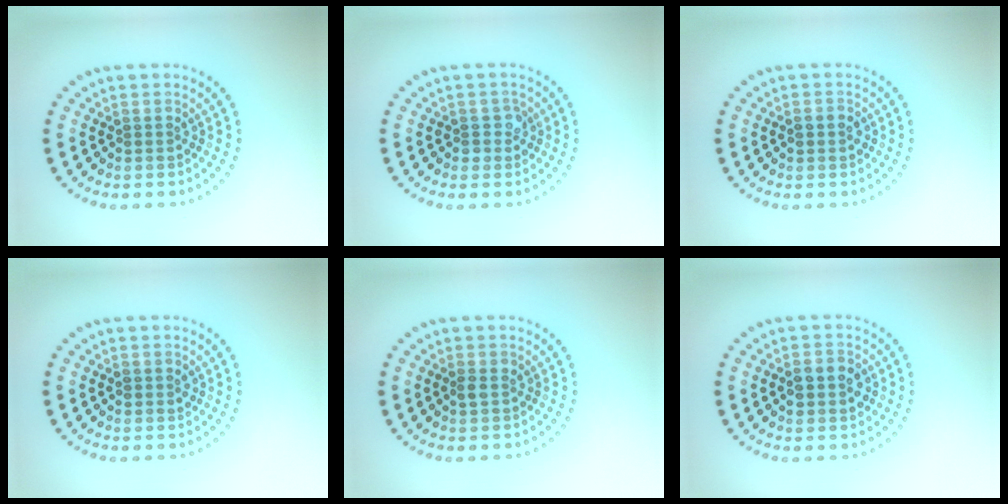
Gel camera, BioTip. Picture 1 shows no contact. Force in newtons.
{"total": 1.7, "press": 1.6, "slide": 0.5}
{"total": 1.0, "press": 0.9, "slide": 0.2}
{"total": 0.9, "press": 0.8, "slide": 0.2}
{"total": 1.0, "press": 1.0, "slide": 0.2}
{"total": 2.9, "press": 2.9, "slide": 0.1}